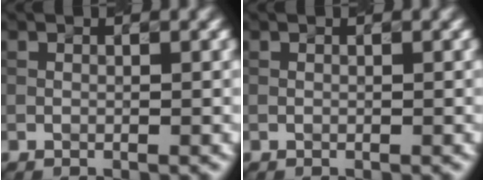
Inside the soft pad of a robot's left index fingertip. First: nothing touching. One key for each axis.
{"total": 0.0}